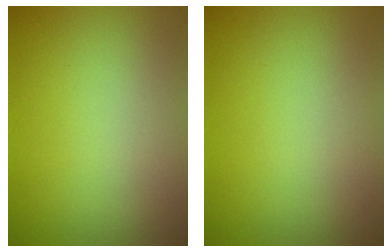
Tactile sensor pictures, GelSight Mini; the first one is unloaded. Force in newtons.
{"total": 0.0}